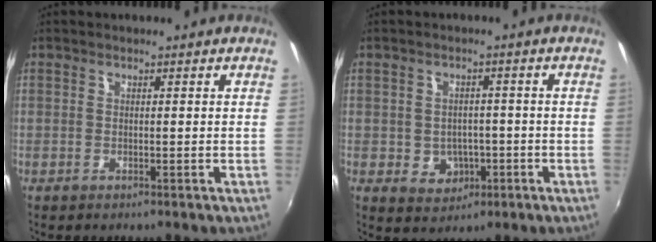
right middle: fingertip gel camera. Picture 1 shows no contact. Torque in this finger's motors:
{"motor_torque": [0.56, -0.59, 0.12, 0.01]}